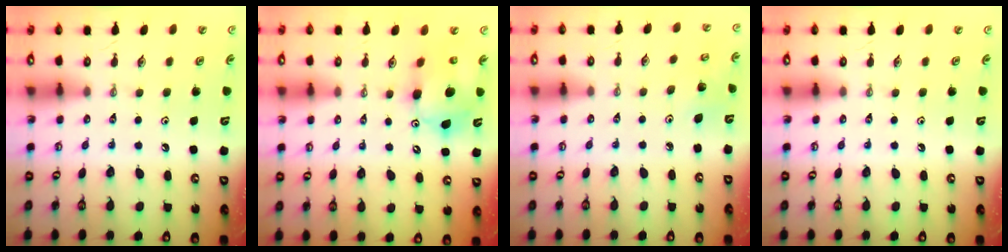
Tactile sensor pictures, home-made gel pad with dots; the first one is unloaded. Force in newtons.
{"total": 11.6, "press": 11.4, "slide": 2.5}
{"total": 3.7, "press": 3.7, "slide": 0.4}
{"total": 0.0}